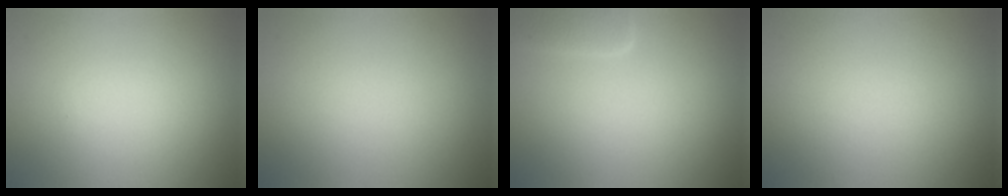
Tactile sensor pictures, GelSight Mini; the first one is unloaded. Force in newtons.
{"total": 0.0}
{"total": 2.0, "press": 2.0, "slide": 0.1}
{"total": 0.0}